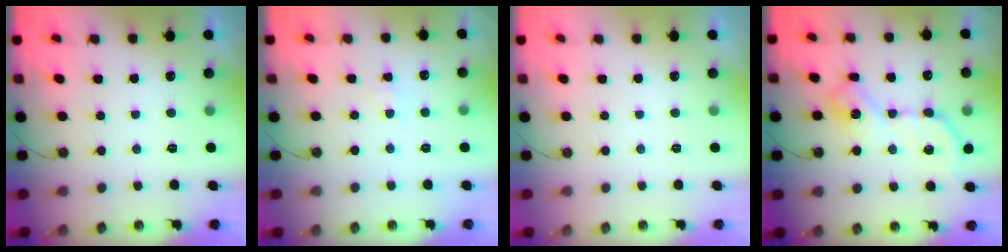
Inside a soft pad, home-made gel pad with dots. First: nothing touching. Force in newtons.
{"total": 2.5, "press": 2.5, "slide": 0.5}
{"total": 0.0}
{"total": 13.1, "press": 13.1, "slide": 0.6}